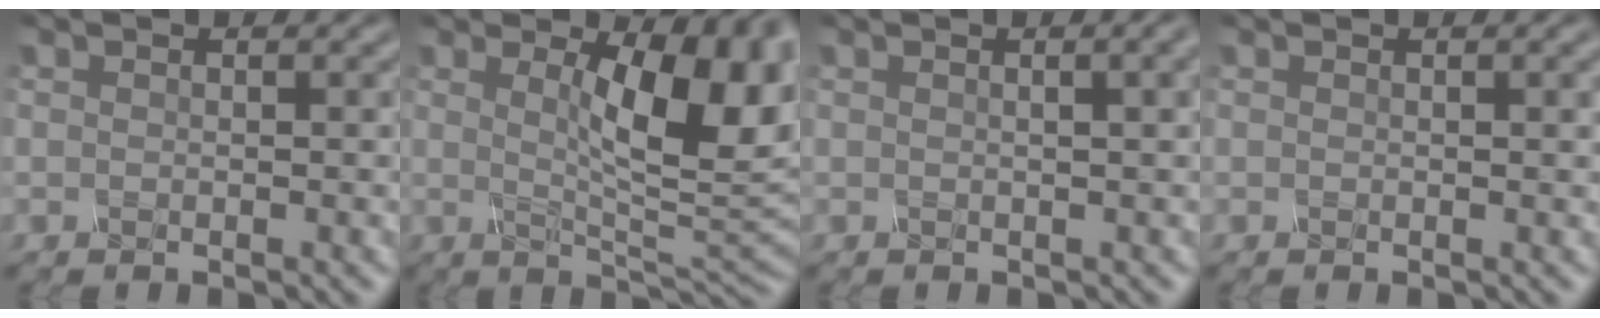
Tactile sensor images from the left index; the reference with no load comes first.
{"total": 10.0, "force": [2.1, 2.8, 9.4], "torque": [-0.121, -0.001, 0.035]}
{"total": 4.8, "force": [1.4, 2.2, 4.0], "torque": [-0.020, 0.030, -0.011]}
{"total": 1.5, "force": [0.4, 0.5, 1.4], "torque": [-0.013, 0.004, 0.002]}